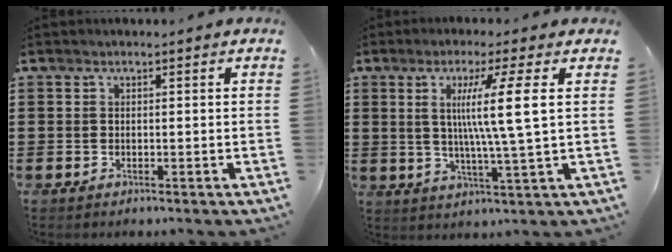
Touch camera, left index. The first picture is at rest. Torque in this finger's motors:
{"motor_torque": [1.06, -0.62, 0.51, 0.21]}